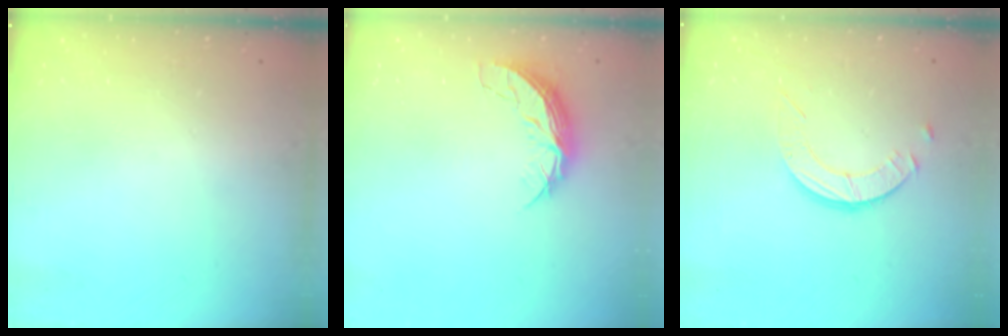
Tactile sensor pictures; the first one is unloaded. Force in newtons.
{"total": 6.9, "press": 6.9, "slide": 0.5}
{"total": 3.9, "press": 3.9, "slide": 0.3}